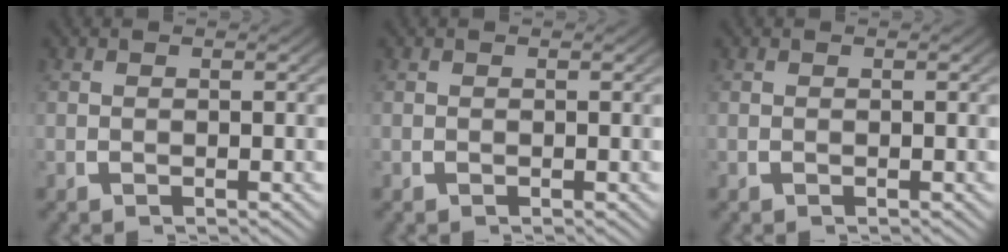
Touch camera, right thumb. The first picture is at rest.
{"total": 0.0}
{"total": 0.0}